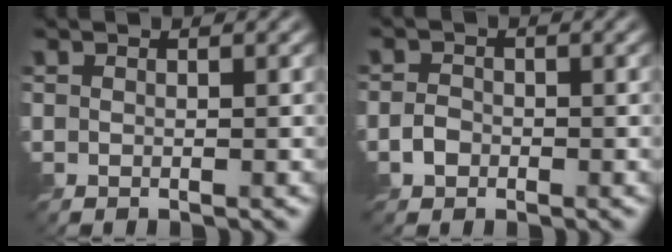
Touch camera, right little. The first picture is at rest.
{"total": 1.5, "force": [-0.6, 1.2, 0.6], "torque": [-0.009, 0.003, -0.015]}